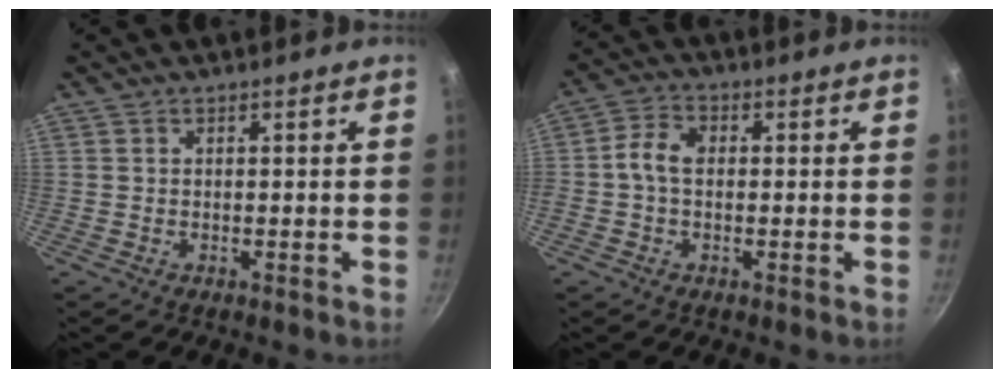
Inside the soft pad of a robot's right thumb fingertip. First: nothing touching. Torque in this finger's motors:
{"motor_torque": [1.45, 1.64, 0.94, -0.46, 0.53]}